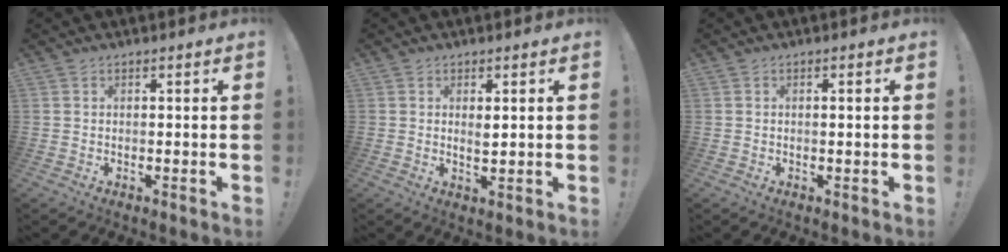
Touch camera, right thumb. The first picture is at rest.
{"total": 2.1, "force": [1.0, 0.7, 1.7], "torque": [-0.012, -0.012, 0.013]}
{"total": 1.0, "force": [-0.1, -0.1, 1.0], "torque": [-0.013, -0.003, -0.005]}